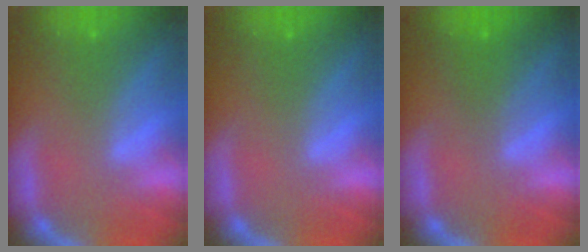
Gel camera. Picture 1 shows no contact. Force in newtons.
{"total": 0.0}
{"total": 2.0}